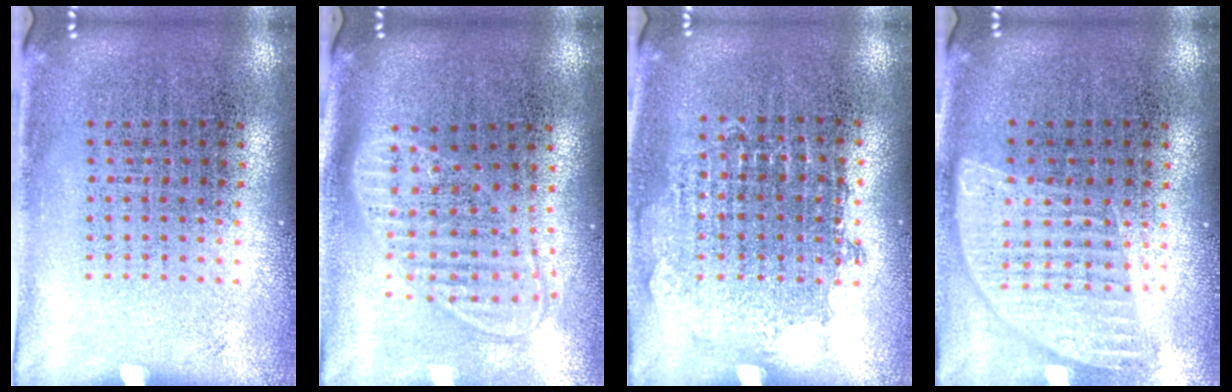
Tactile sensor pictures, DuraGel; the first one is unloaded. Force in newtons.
{"total": 1.9, "press": 1.6, "slide": 1.1}
{"total": 0.8, "press": 0.8, "slide": 0.3}
{"total": 0.9, "press": 0.9, "slide": 0.2}